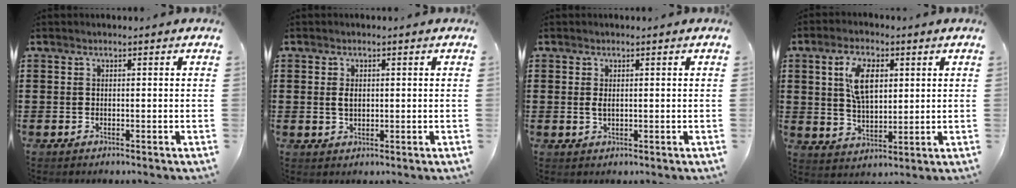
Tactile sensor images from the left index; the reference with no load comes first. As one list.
[{"total": 1.8, "force": [0.3, 1.0, 1.4], "torque": [-0.033, 0.006, 0.003]}, {"total": 1.2, "force": [0.1, 0.6, 1.1], "torque": [-0.024, 0.003, 0.001]}, {"total": 7.9, "force": [2.7, 3.9, 6.3], "torque": [-0.125, 0.003, 0.042]}]